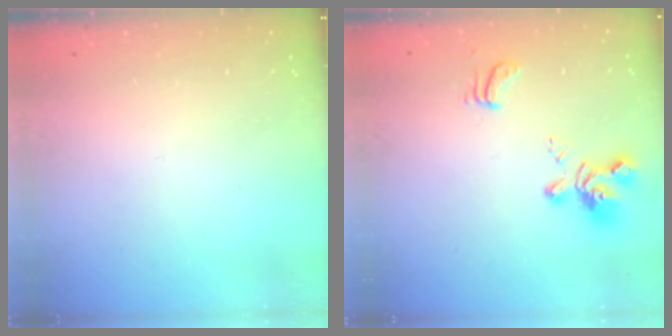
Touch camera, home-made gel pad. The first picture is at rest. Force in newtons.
{"total": 6.4, "press": 6.3, "slide": 1.2}